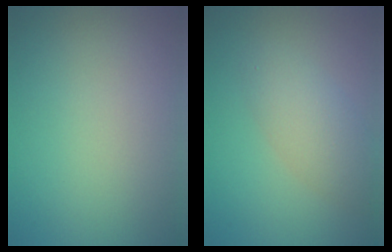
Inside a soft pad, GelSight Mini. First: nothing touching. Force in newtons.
{"total": 3.4, "press": 3.4, "slide": 0.0}